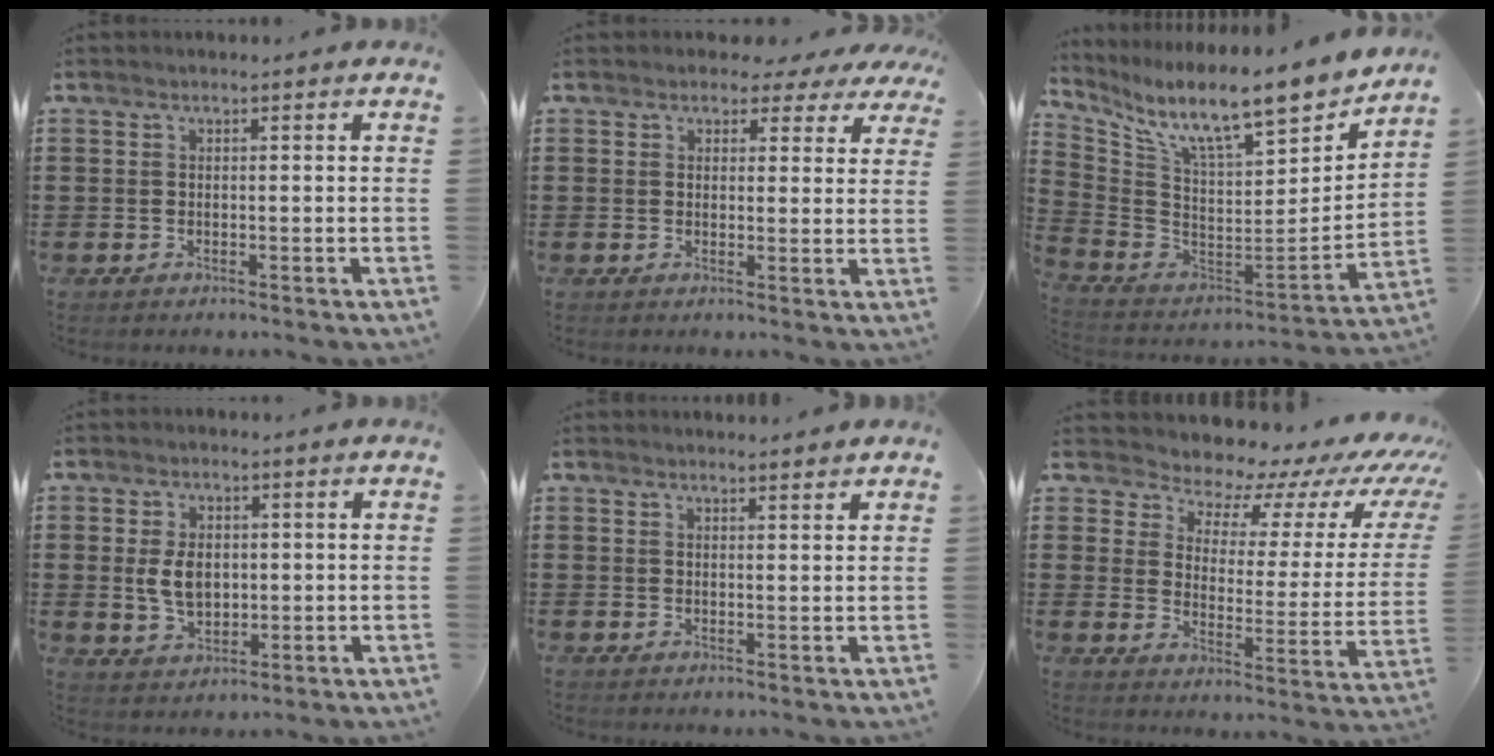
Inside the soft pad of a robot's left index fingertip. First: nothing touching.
{"total": 2.6, "force": [2.0, 1.6, 0.8], "torque": [-0.009, 0.000, 0.031]}
{"total": 11.5, "force": [8.7, 2.1, 7.2], "torque": [-0.146, -0.073, 0.141]}
{"total": 5.5, "force": [0.3, 3.6, 4.2], "torque": [-0.093, 0.003, -0.001]}
{"total": 1.8, "force": [1.8, 0.0, 0.4], "torque": [-0.012, 0.001, 0.035]}
{"total": 6.8, "force": [6.1, 2.5, 1.5], "torque": [-0.044, -0.056, 0.098]}